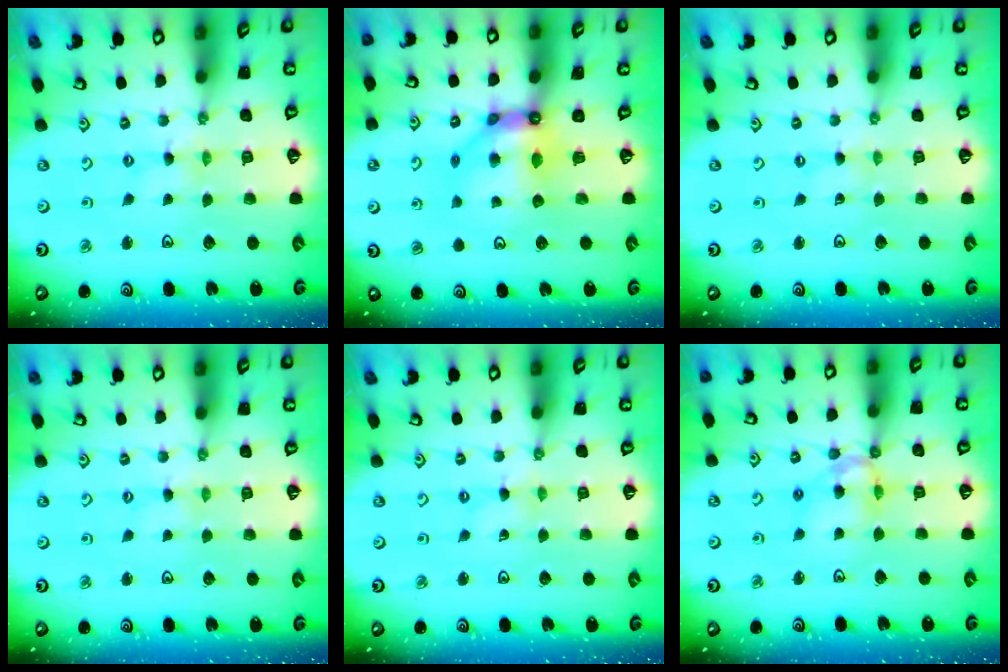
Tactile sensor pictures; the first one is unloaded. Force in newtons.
{"total": 9.0, "press": 8.9, "slide": 1.2}
{"total": 0.0}
{"total": 1.1, "press": 1.1, "slide": 0.2}
{"total": 0.0}
{"total": 10.8, "press": 10.7, "slide": 1.2}